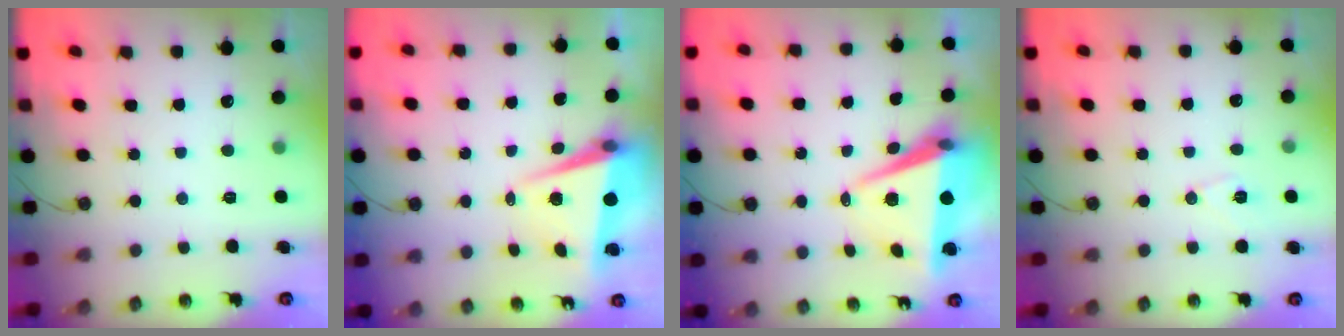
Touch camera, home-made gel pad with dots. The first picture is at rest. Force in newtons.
{"total": 6.5, "press": 6.4, "slide": 0.8}
{"total": 8.3, "press": 7.2, "slide": 4.1}
{"total": 6.9, "press": 6.0, "slide": 3.5}